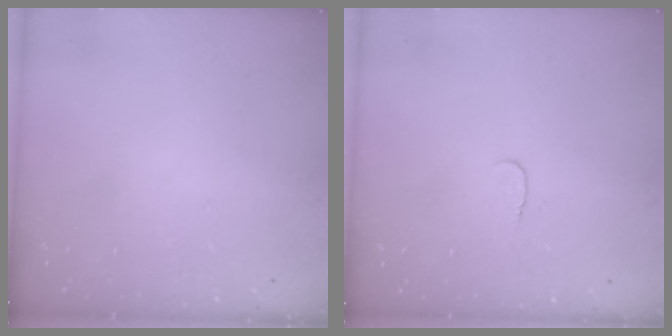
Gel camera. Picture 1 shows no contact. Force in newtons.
{"total": 3.3, "press": 3.3, "slide": 0.3}